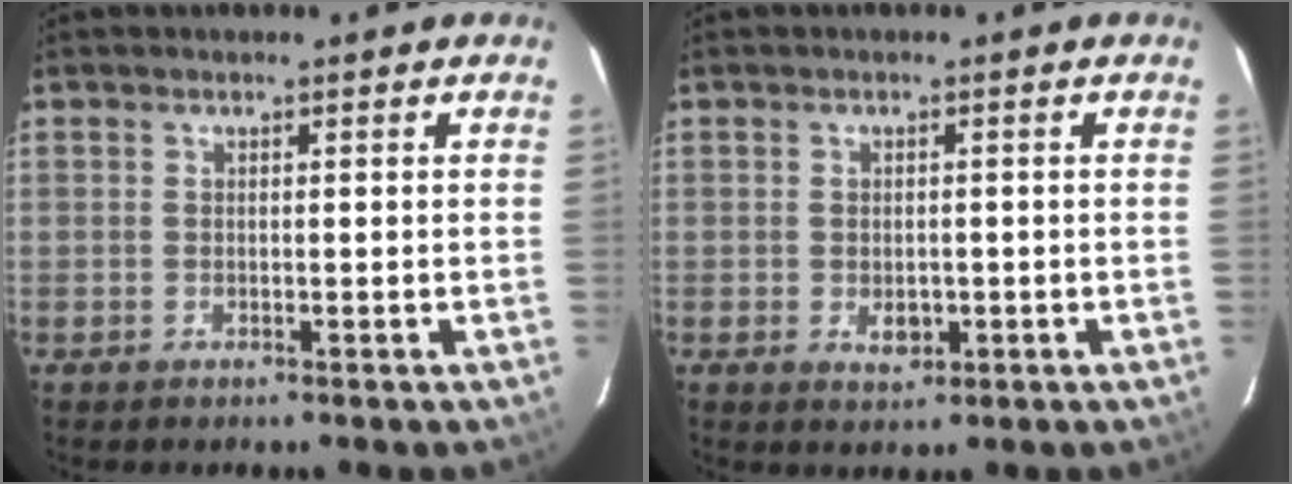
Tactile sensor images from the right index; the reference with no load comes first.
{"total": 3.0, "force": [-0.8, 2.2, 2.0], "torque": [-0.034, -0.004, -0.008]}